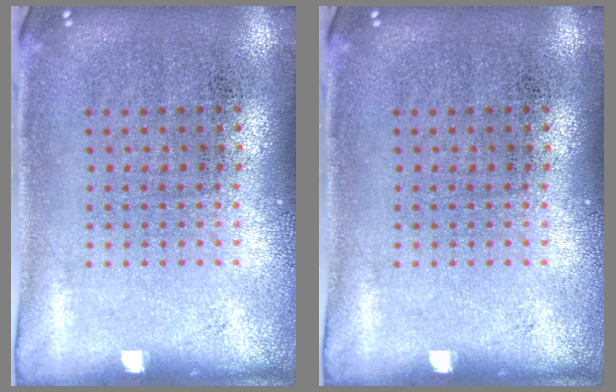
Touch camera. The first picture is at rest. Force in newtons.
{"total": 0.0}